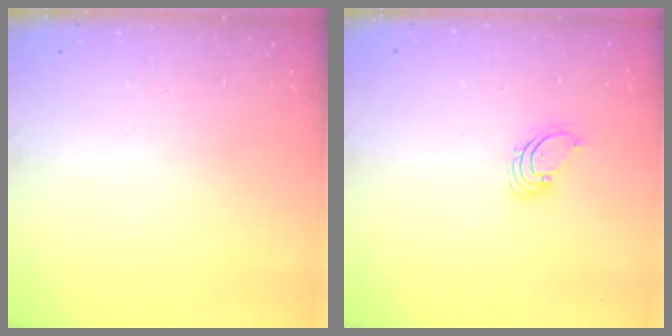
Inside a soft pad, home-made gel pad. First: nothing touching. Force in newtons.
{"total": 1.5, "press": 1.5, "slide": 0.1}